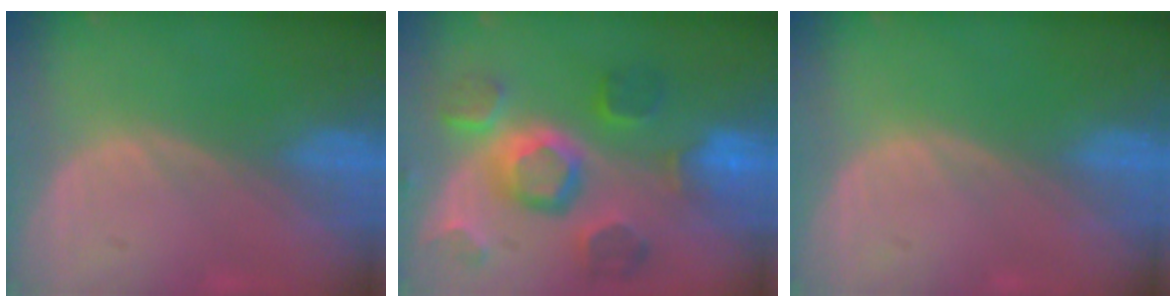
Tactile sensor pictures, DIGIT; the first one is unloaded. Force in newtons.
{"total": 11.3, "press": 10.0, "slide": 5.2}
{"total": 0.0}